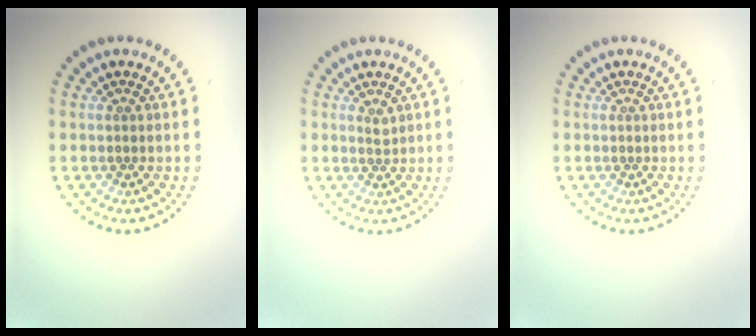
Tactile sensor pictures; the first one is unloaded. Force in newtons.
{"total": 0.9, "press": 0.7, "slide": 0.5}
{"total": 0.0}